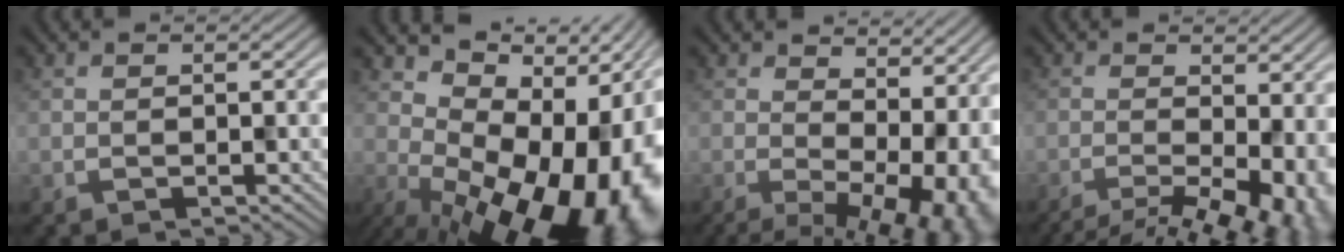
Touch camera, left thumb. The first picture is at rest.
{"total": 18.3, "force": [-2.0, 9.7, 15.4], "torque": [-0.174, -0.017, -0.003]}
{"total": 12.2, "force": [0.1, 6.1, 10.6], "torque": [-0.125, -0.020, 0.041]}
{"total": 8.5, "force": [-3.6, 2.8, 7.2], "torque": [-0.090, -0.015, -0.036]}